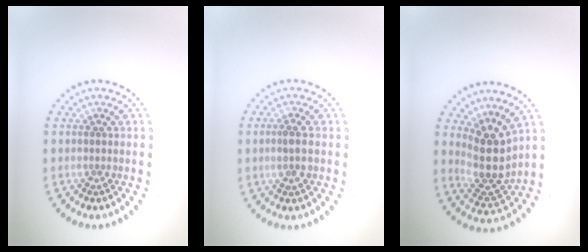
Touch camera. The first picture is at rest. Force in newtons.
{"total": 1.6, "press": 1.5, "slide": 0.5}
{"total": 4.4, "press": 3.5, "slide": 2.6}